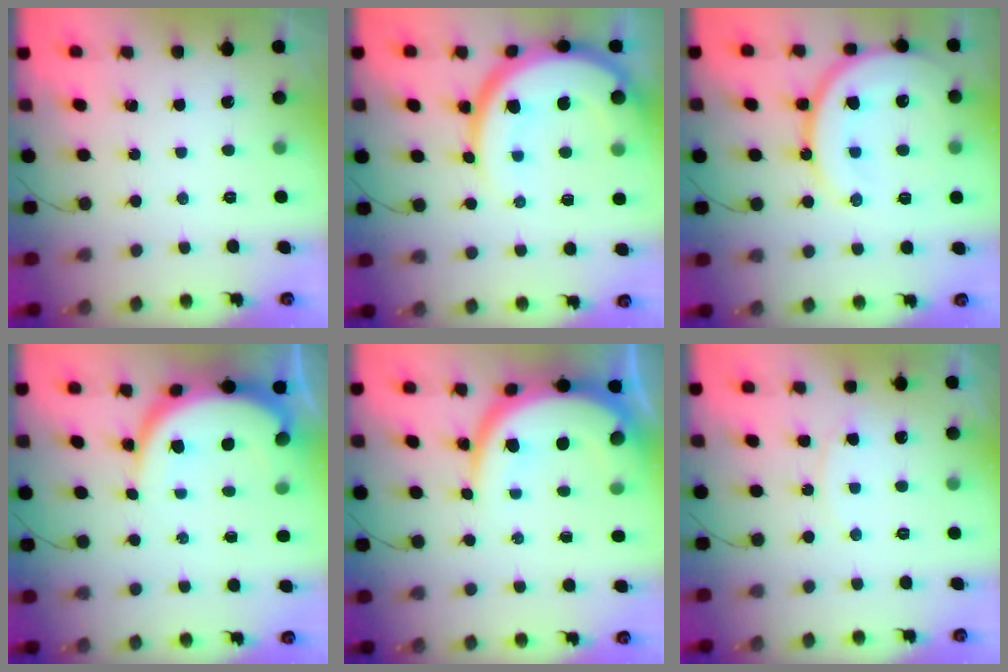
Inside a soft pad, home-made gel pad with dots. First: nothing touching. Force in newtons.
{"total": 18.0, "press": 18.0, "slide": 1.4}
{"total": 18.8, "press": 18.5, "slide": 3.7}
{"total": 9.8, "press": 9.7, "slide": 0.7}
{"total": 13.8, "press": 13.8, "slide": 1.3}
{"total": 4.6, "press": 4.6, "slide": 0.5}